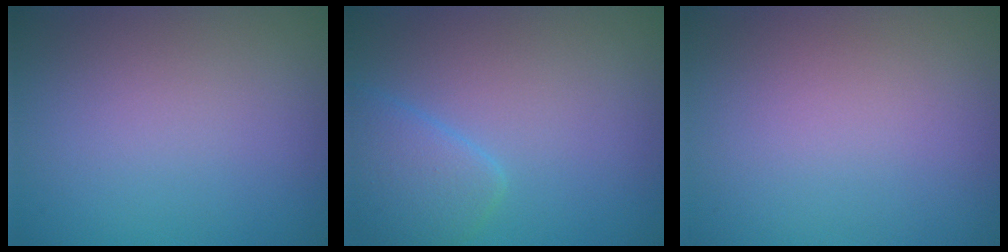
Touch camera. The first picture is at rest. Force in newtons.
{"total": 2.9, "press": 2.9, "slide": 0.2}
{"total": 0.0}